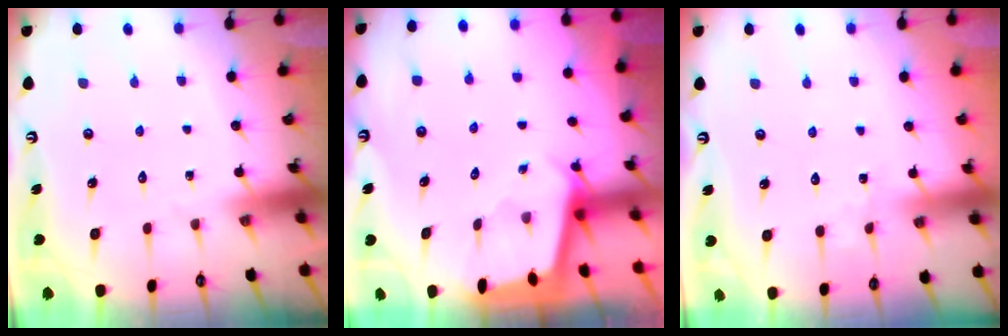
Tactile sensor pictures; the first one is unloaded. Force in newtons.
{"total": 1.8, "press": 1.8, "slide": 0.2}
{"total": 3.6, "press": 3.6, "slide": 0.3}